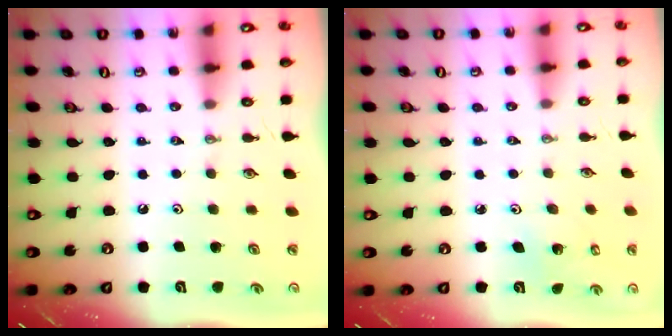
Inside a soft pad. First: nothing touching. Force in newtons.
{"total": 3.0, "press": 3.0, "slide": 0.1}